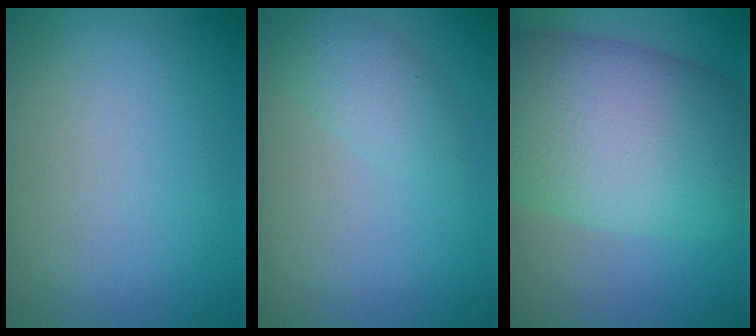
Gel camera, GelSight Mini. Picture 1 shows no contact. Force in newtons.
{"total": 2.0, "press": 2.0, "slide": 0.2}
{"total": 12.2, "press": 12.1, "slide": 0.4}